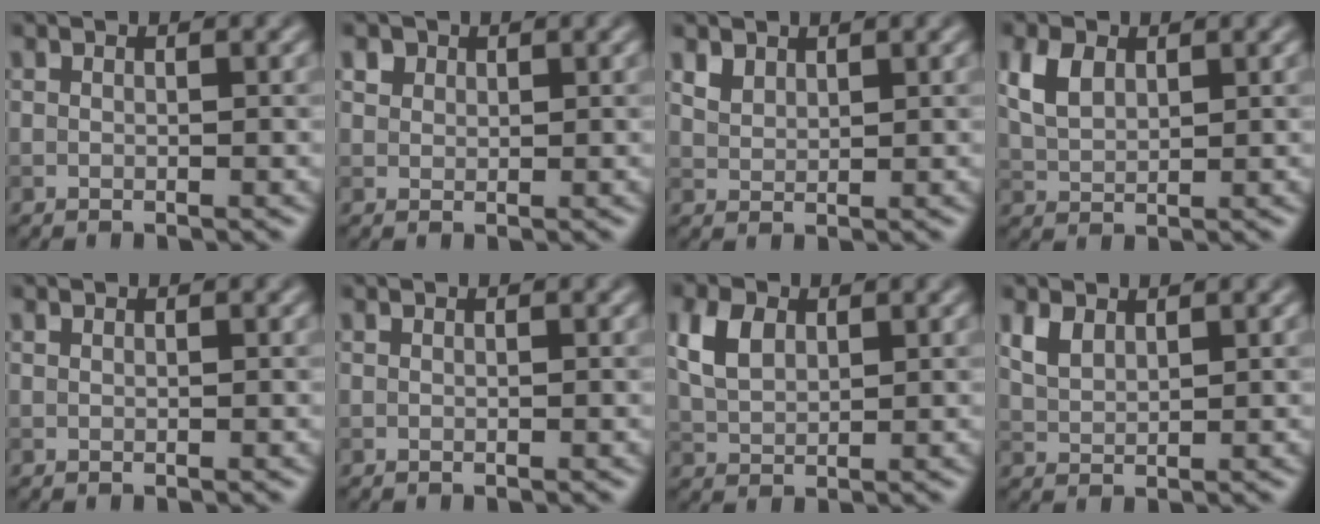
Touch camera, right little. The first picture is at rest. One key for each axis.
{"total": 1.6, "fx": 1.1, "fy": 1.1, "fz": 0.4, "tx": -0.009, "ty": -0.004, "tz": 0.020}
{"total": 1.8, "fx": 1.4, "fy": 1.0, "fz": 0.5, "tx": -0.019, "ty": -0.003, "tz": 0.032}
{"total": 3.4, "fx": 1.5, "fy": 2.1, "fz": 2.2, "tx": -0.055, "ty": 0.004, "tz": 0.031}
{"total": 0.0}
{"total": 0.0}
{"total": 3.8, "fx": 1.5, "fy": 2.4, "fz": 2.5, "tx": -0.061, "ty": 0.005, "tz": 0.028}
{"total": 2.2, "fx": 1.4, "fy": 1.2, "fz": 1.2, "tx": -0.032, "ty": 0.000, "tz": 0.033}